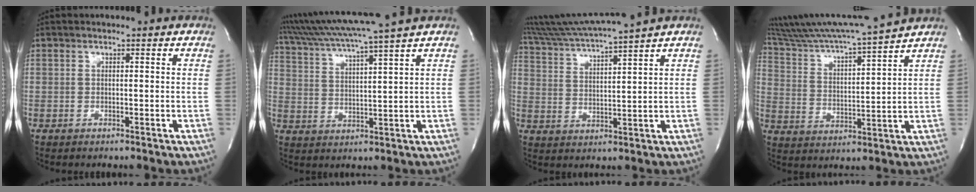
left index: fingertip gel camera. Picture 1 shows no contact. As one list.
[{"total": 12.9, "force": [10.9, -2.4, 6.6], "torque": [-0.121, 0.001, 0.177]}, {"total": 11.3, "force": [10.1, -2.4, 4.6], "torque": [-0.091, -0.002, 0.174]}, {"total": 15.3, "force": [14.1, -2.0, 5.7], "torque": [-0.115, -0.022, 0.226]}]